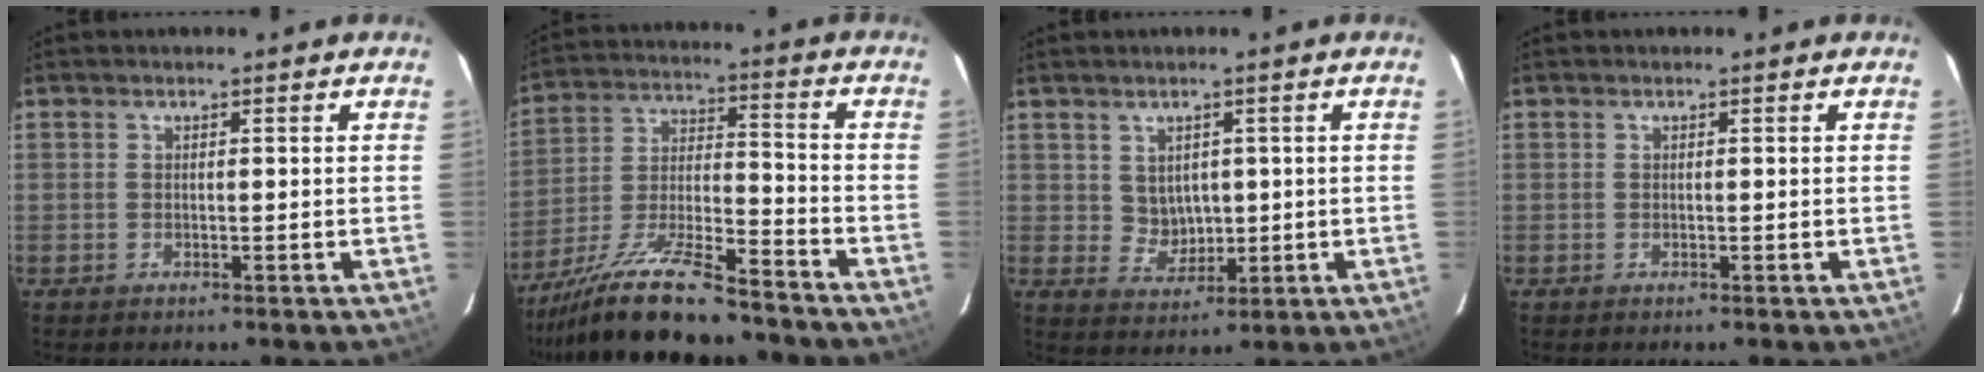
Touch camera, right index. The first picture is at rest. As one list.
[{"total": 17.4, "force": [-14.3, 3.2, 9.3], "torque": [-0.192, -0.021, -0.245]}, {"total": 4.0, "force": [1.1, 3.7, 1.3], "torque": [-0.023, 0.005, 0.032]}, {"total": 0.0}]